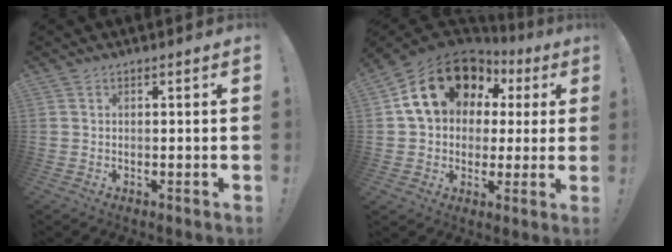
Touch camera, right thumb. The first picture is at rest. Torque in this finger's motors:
{"motor_torque": [1.74, 3.04, 0.92, -0.55, 0.24]}